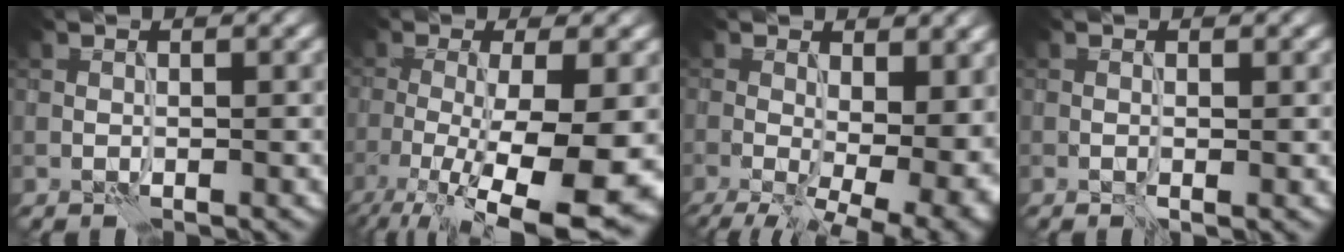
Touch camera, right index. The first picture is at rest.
{"total": 13.0, "force": [-4.7, 3.6, 11.6], "torque": [-0.190, -0.023, -0.074]}
{"total": 14.4, "force": [-2.2, 7.6, 12.1], "torque": [-0.147, -0.025, -0.012]}
{"total": 0.9, "force": [-0.1, 0.1, 0.9], "torque": [-0.015, -0.002, -0.004]}